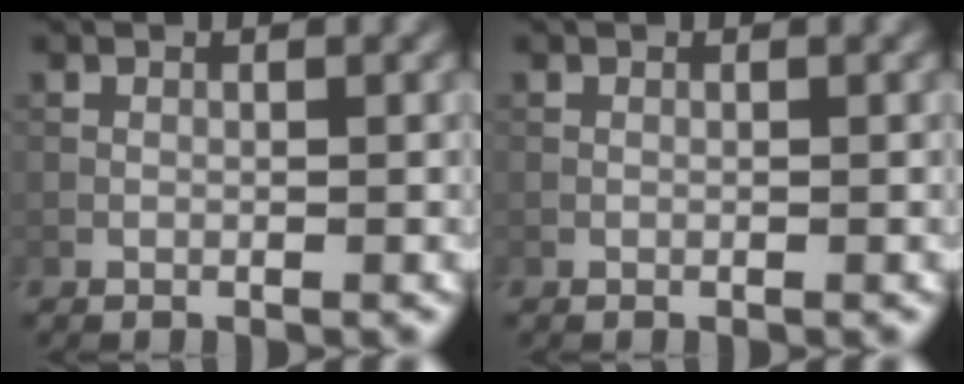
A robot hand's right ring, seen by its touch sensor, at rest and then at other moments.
{"total": 0.0}